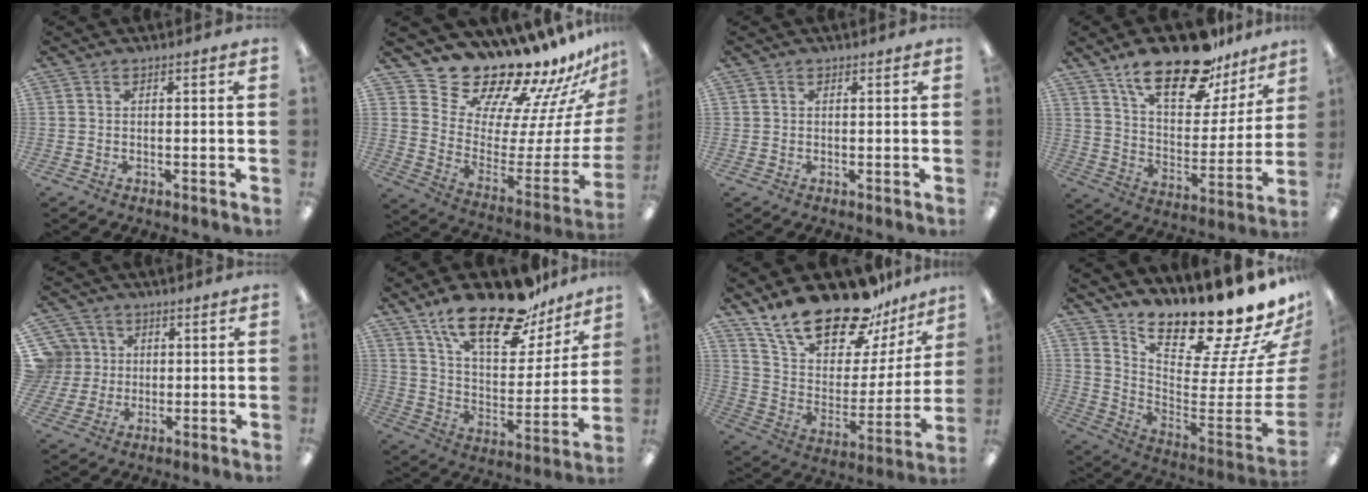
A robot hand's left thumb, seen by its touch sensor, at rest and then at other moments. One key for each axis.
{"total": 18.6, "fx": 17.6, "fy": 5.1, "fz": 3.2, "tx": -0.059, "ty": -0.172, "tz": 0.309}
{"total": 0.7, "fx": 0.4, "fy": 0.6, "fz": -0.1, "tx": 0.002, "ty": 0.003, "tz": 0.006}
{"total": 22.3, "fx": 16.0, "fy": 9.2, "fz": 12.5, "tx": -0.205, "ty": -0.094, "tz": 0.276}
{"total": 8.2, "fx": 2.0, "fy": 7.9, "fz": 0.9, "tx": -0.031, "ty": -0.002, "tz": 0.043}
{"total": 22.2, "fx": 16.2, "fy": 8.5, "fz": 12.5, "tx": -0.203, "ty": -0.104, "tz": 0.279}
{"total": 23.3, "fx": 18.5, "fy": 8.9, "fz": 11.1, "tx": -0.191, "ty": -0.128, "tz": 0.326}
{"total": 19.0, "fx": 17.8, "fy": 2.1, "fz": 6.4, "tx": -0.074, "ty": -0.176, "tz": 0.285}